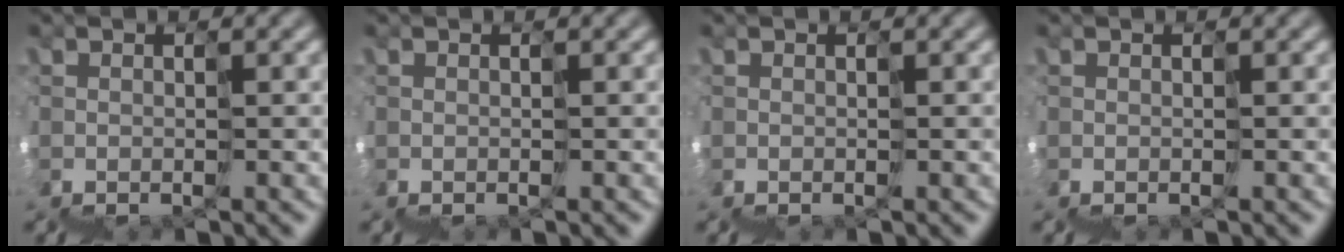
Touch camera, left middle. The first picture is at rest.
{"total": 0.0}
{"total": 0.0}
{"total": 0.0}